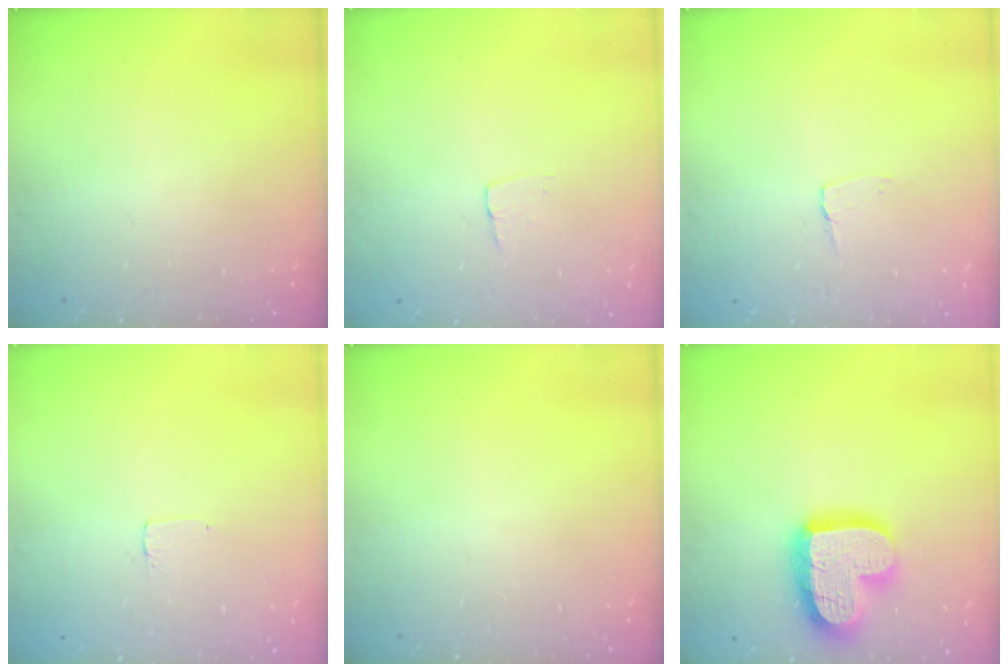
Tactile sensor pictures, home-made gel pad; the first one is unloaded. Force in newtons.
{"total": 3.4, "press": 3.4, "slide": 0.2}
{"total": 2.9, "press": 2.9, "slide": 0.3}
{"total": 2.6, "press": 2.6, "slide": 0.2}
{"total": 0.0}
{"total": 17.7, "press": 17.7, "slide": 1.5}